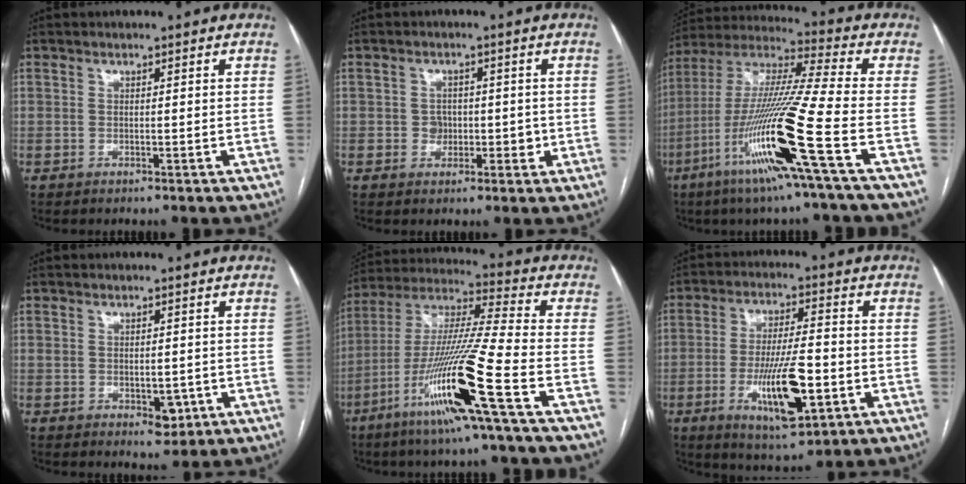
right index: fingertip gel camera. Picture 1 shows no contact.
{"total": 3.1, "force": [-0.3, 2.7, 1.6], "torque": [-0.014, 0.006, -0.003]}
{"total": 19.6, "force": [-7.8, -1.5, 18.0], "torque": [-0.373, -0.030, -0.158]}
{"total": 3.4, "force": [-0.7, 2.2, 2.5], "torque": [-0.032, 0.001, 0.001]}
{"total": 17.9, "force": [-8.0, -1.7, 16.0], "torque": [-0.328, -0.030, -0.157]}
{"total": 12.5, "force": [-3.7, 2.7, 11.6], "torque": [-0.213, -0.013, -0.055]}